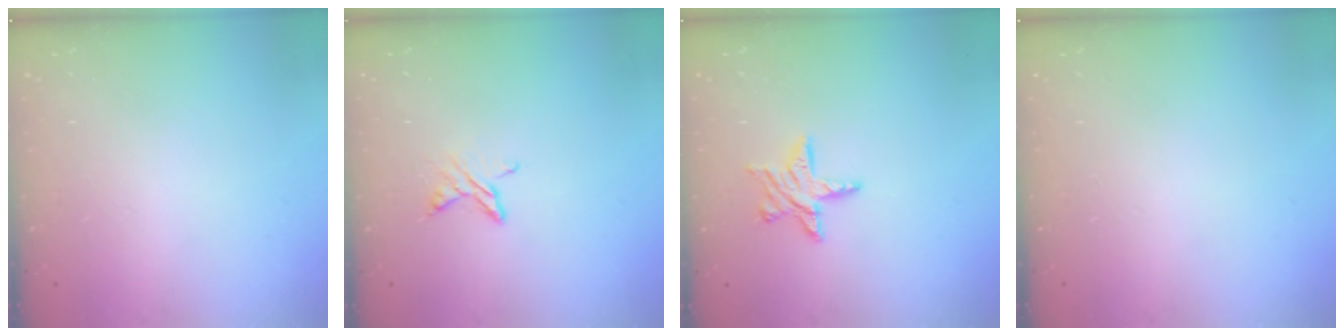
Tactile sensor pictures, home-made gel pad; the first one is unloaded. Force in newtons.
{"total": 6.4, "press": 6.3, "slide": 0.7}
{"total": 8.7, "press": 8.7, "slide": 0.7}
{"total": 0.0}